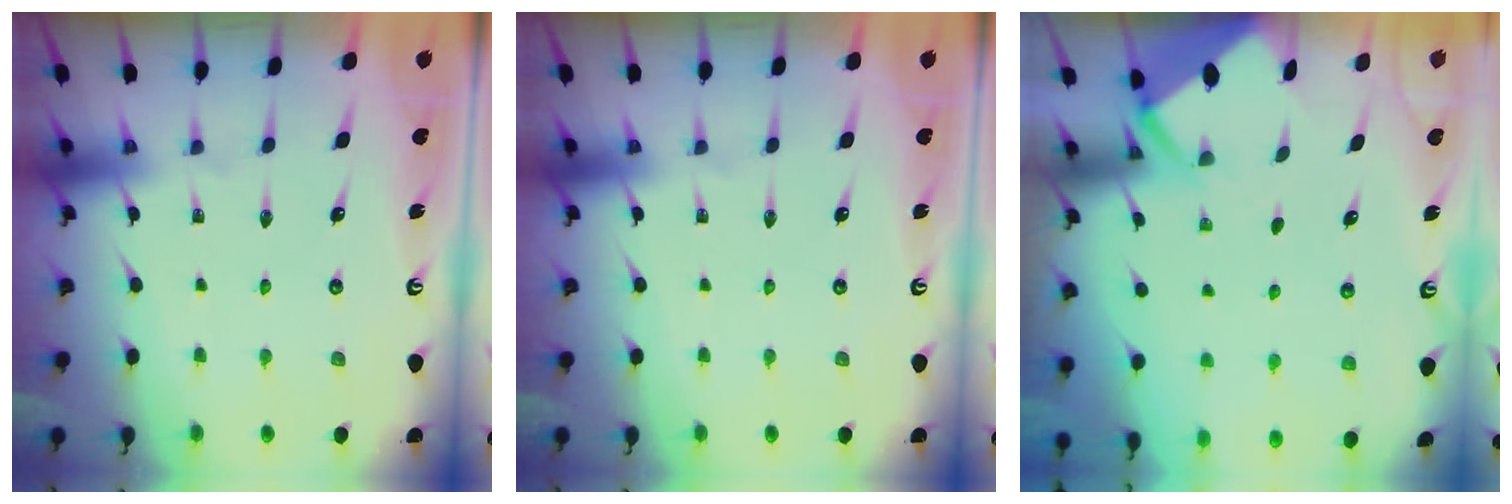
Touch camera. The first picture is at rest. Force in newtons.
{"total": 0.0}
{"total": 2.5, "press": 2.5, "slide": 0.3}